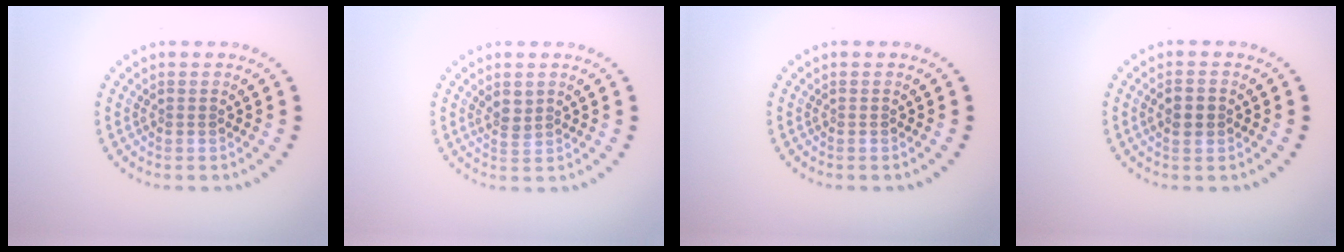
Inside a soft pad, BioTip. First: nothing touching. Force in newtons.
{"total": 1.6, "press": 1.3, "slide": 0.9}
{"total": 0.0}
{"total": 2.4, "press": 2.4, "slide": 0.1}